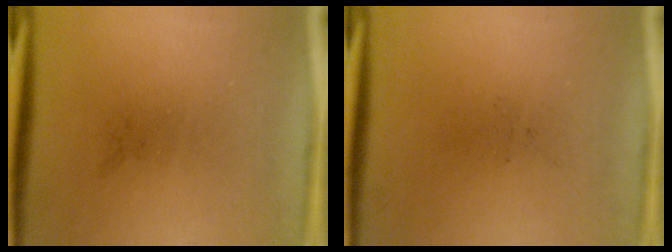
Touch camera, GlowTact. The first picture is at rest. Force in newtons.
{"total": 0.0}